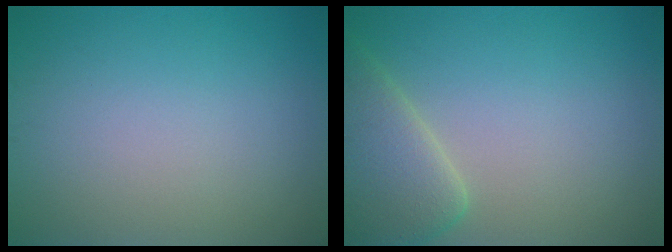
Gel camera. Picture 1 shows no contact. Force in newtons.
{"total": 5.1, "press": 5.1, "slide": 0.4}